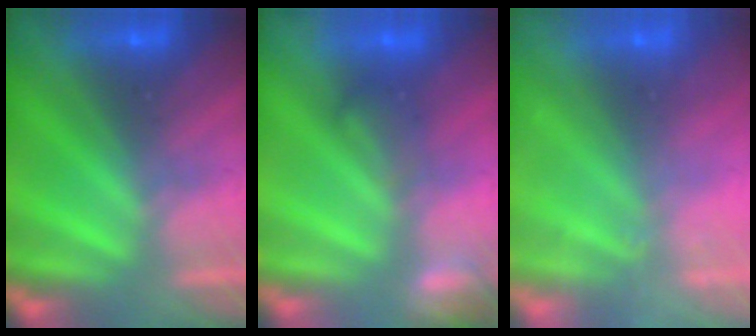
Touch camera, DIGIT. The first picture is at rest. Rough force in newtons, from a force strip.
{"total": 2.7}
{"total": 2.4}